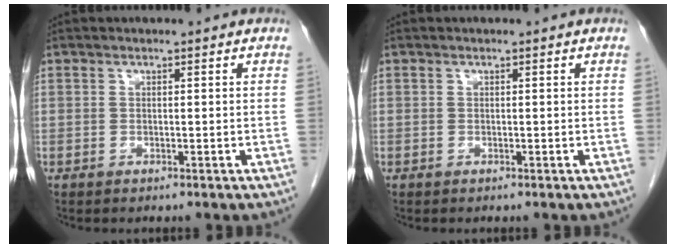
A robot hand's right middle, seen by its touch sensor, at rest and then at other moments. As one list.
[{"total": 0.0}]